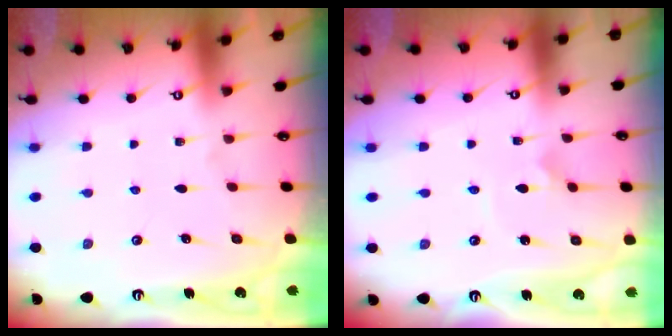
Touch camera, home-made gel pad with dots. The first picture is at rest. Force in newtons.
{"total": 2.5, "press": 2.5, "slide": 0.2}